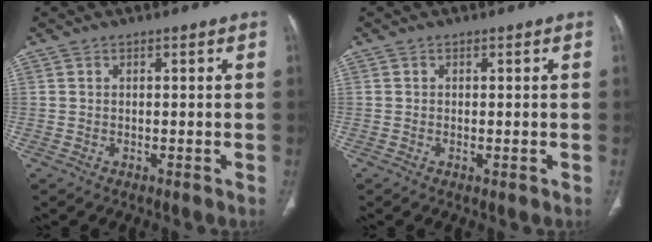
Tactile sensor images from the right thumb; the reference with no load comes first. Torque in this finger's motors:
{"motor_torque": [-0.59, -0.25, -0.32, 0.00, -0.03]}